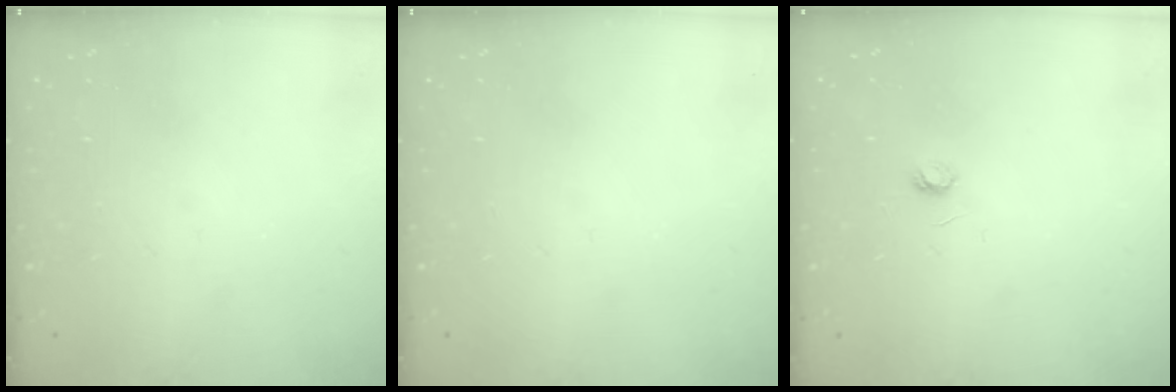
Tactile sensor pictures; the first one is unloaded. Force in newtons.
{"total": 0.0}
{"total": 3.2, "press": 3.2, "slide": 0.4}